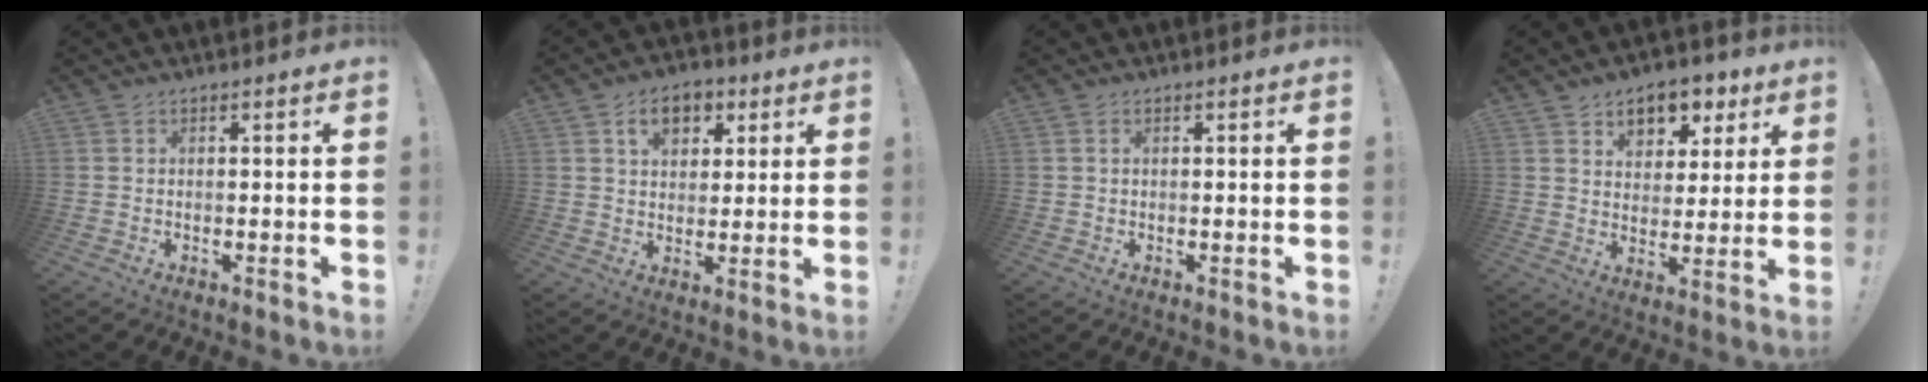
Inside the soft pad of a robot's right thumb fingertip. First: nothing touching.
{"total": 8.7, "force": [4.0, 6.3, 4.5], "torque": [-0.055, -0.007, 0.072]}
{"total": 0.7, "force": [0.3, 0.3, 0.5], "torque": [-0.017, 0.005, 0.008]}
{"total": 8.5, "force": [5.0, 6.0, 3.3], "torque": [-0.040, -0.033, 0.092]}